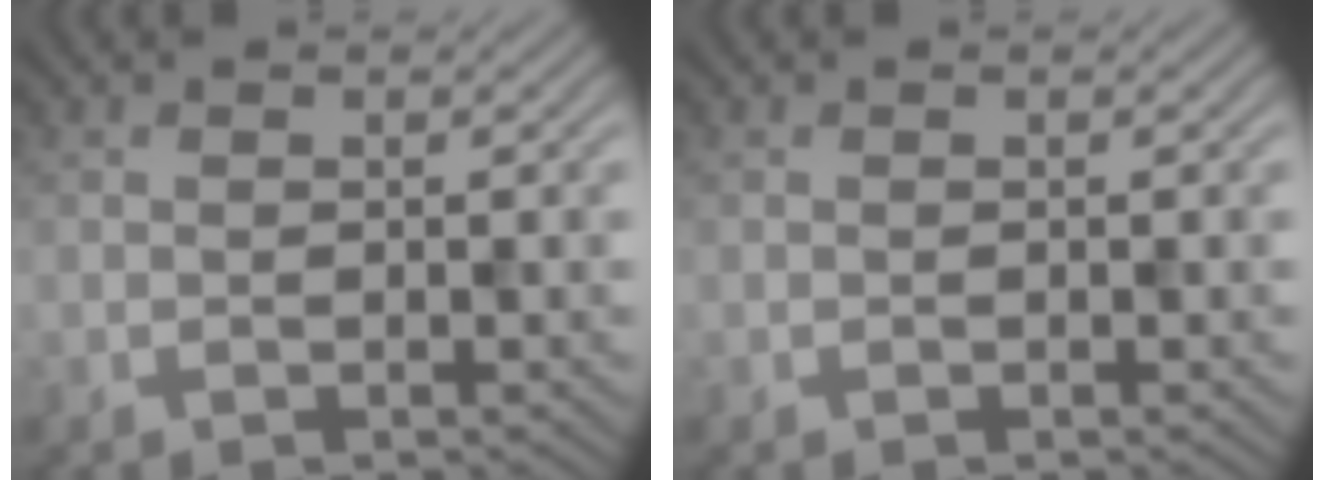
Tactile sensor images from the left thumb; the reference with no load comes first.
{"total": 0.0}